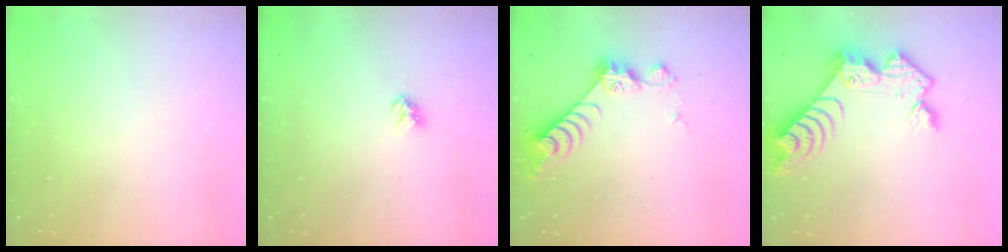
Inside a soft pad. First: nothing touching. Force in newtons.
{"total": 3.2, "press": 3.1, "slide": 0.4}
{"total": 8.6, "press": 8.6, "slide": 0.3}
{"total": 11.5, "press": 11.5, "slide": 0.8}